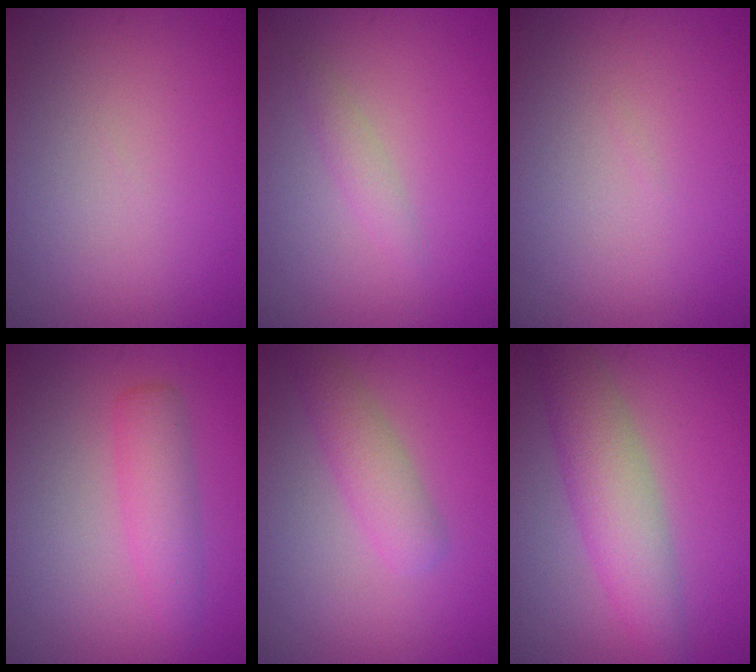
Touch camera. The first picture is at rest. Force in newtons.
{"total": 1.2, "press": 1.2, "slide": 0.0}
{"total": 0.0}
{"total": 2.8, "press": 2.7, "slide": 0.2}
{"total": 2.6, "press": 2.6, "slide": 0.1}
{"total": 4.8, "press": 4.8, "slide": 0.1}